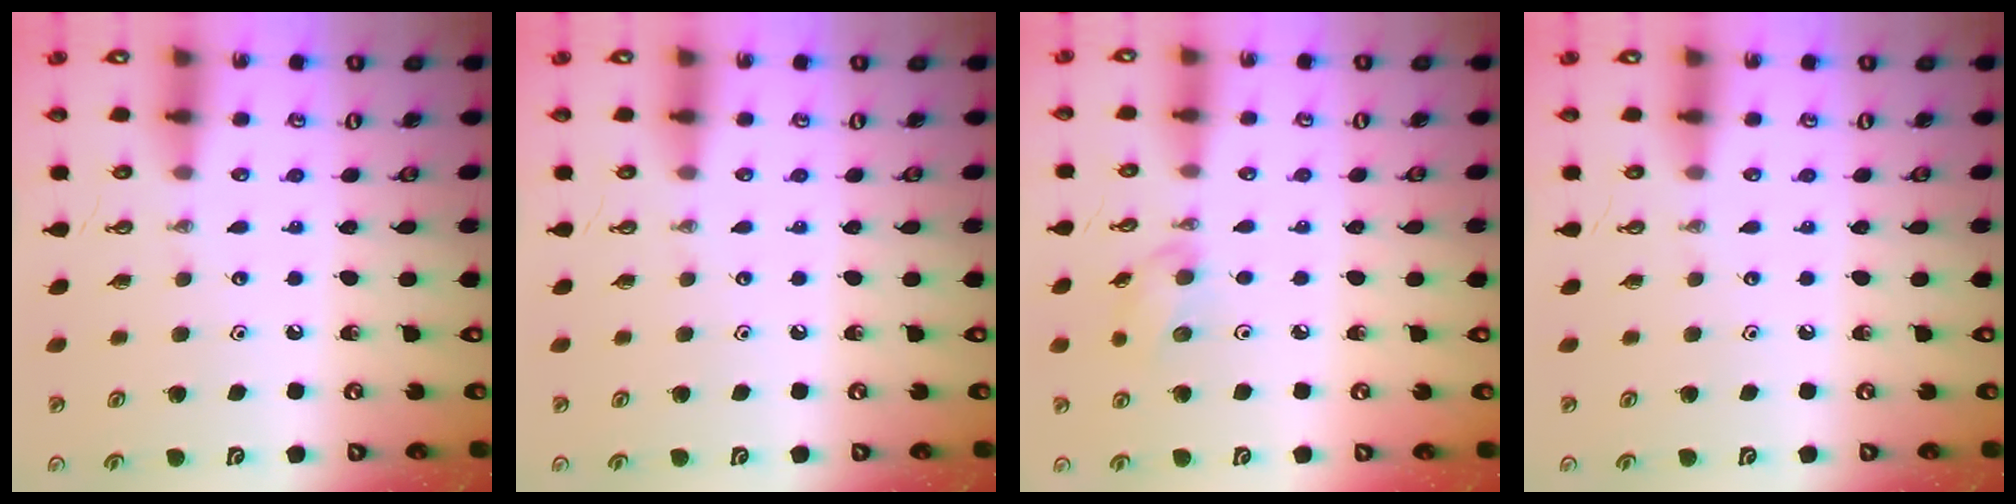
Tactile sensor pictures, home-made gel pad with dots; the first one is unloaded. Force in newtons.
{"total": 0.0}
{"total": 5.8, "press": 5.7, "slide": 1.4}
{"total": 0.0}